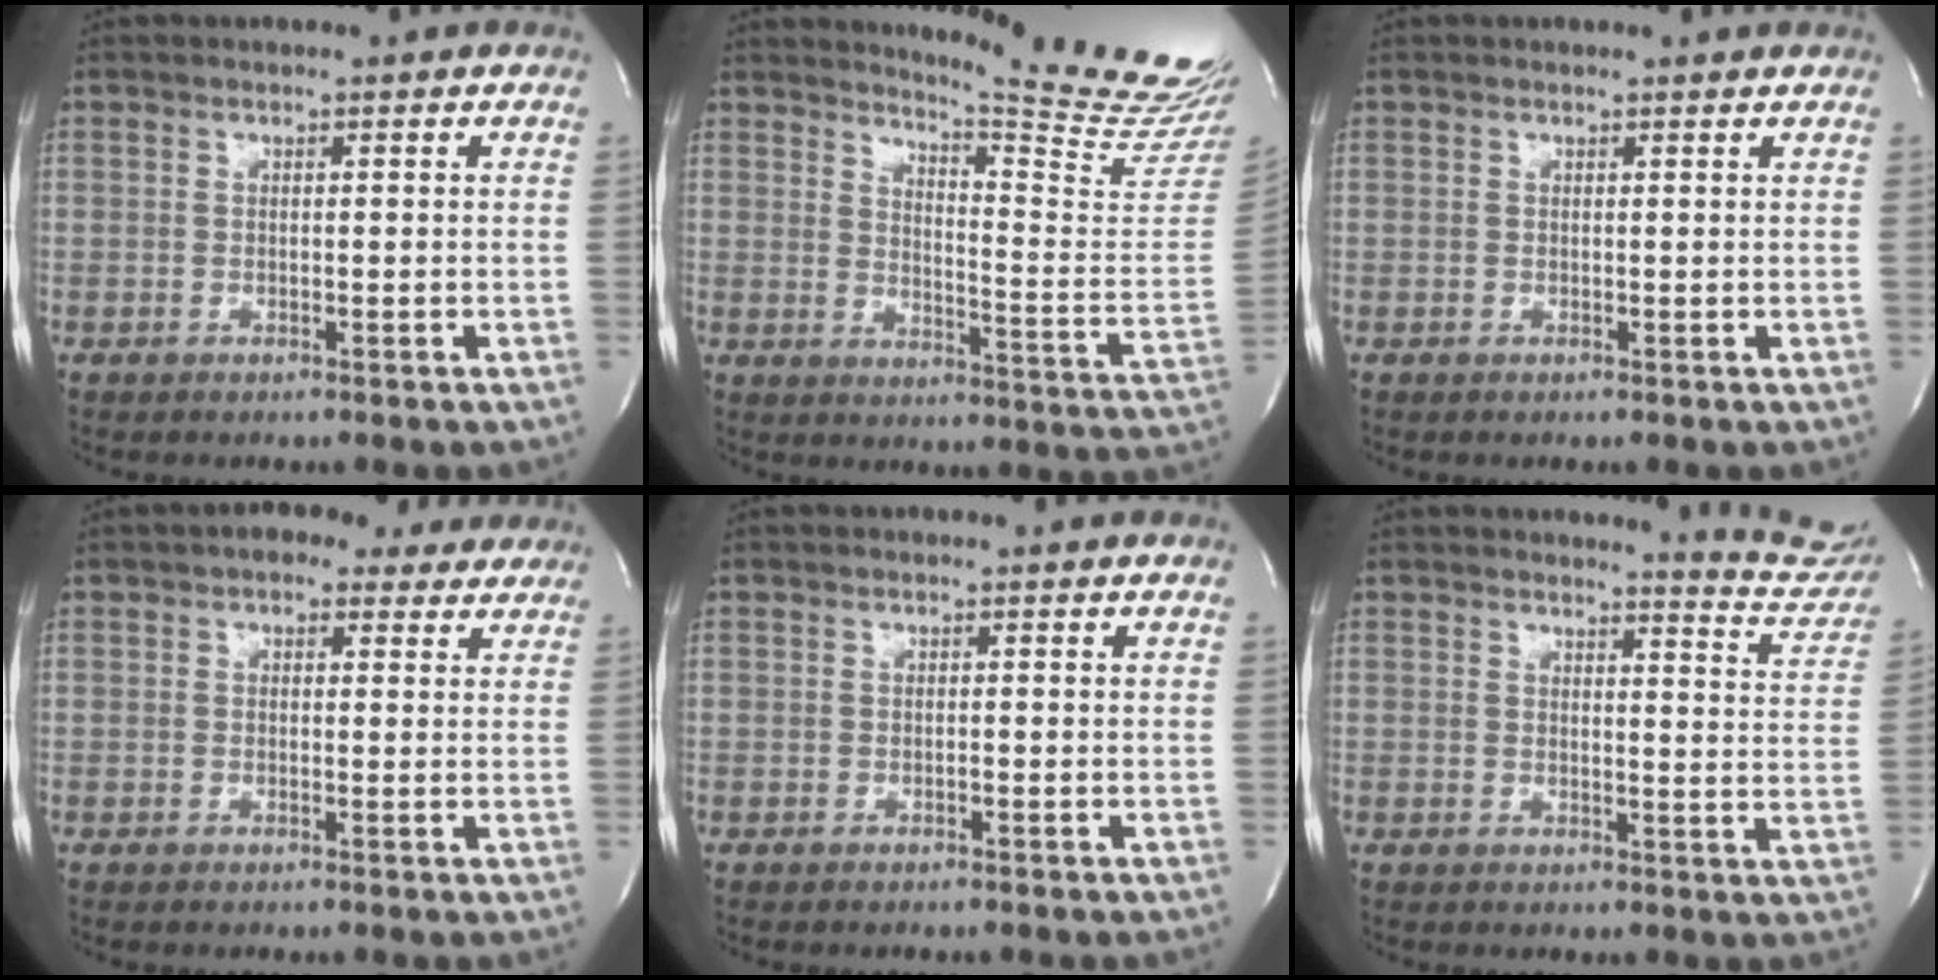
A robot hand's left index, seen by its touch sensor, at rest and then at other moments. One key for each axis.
{"total": 18.1, "fx": 17.2, "fy": -2.1, "fz": 5.1, "tx": -0.081, "ty": -0.158, "tz": 0.205}
{"total": 1.6, "fx": 1.6, "fy": 0.0, "fz": 0.1, "tx": -0.010, "ty": -0.004, "tz": 0.012}
{"total": 6.1, "fx": 4.7, "fy": 2.9, "fz": 2.5, "tx": -0.025, "ty": 0.025, "tz": 0.056}
{"total": 0.0}
{"total": 8.7, "fx": 8.7, "fy": 0.1, "fz": 0.4, "tx": 0.005, "ty": -0.075, "tz": 0.073}